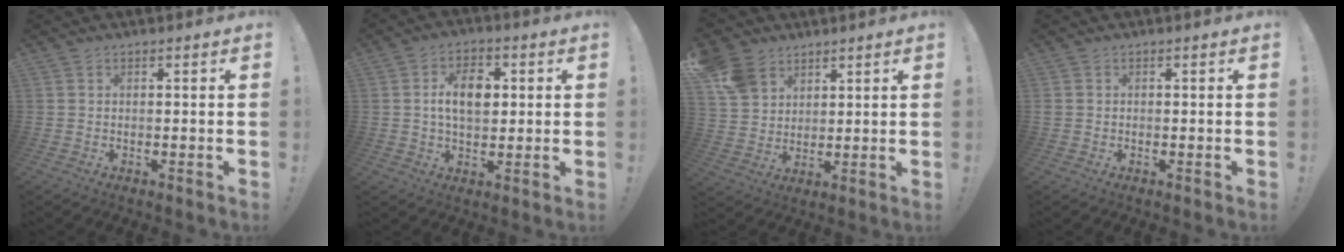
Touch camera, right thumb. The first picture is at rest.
{"total": 10.0, "force": [1.3, 6.4, 7.6], "torque": [-0.113, 0.005, 0.019]}
{"total": 9.8, "force": [5.9, 7.2, 3.0], "torque": [-0.047, -0.030, 0.120]}
{"total": 0.6, "force": [-0.1, 0.6, 0.1], "torque": [-0.002, 0.003, -0.002]}